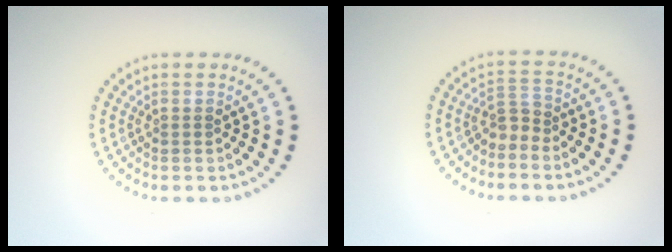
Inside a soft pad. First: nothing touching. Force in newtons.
{"total": 2.0, "press": 1.4, "slide": 1.4}